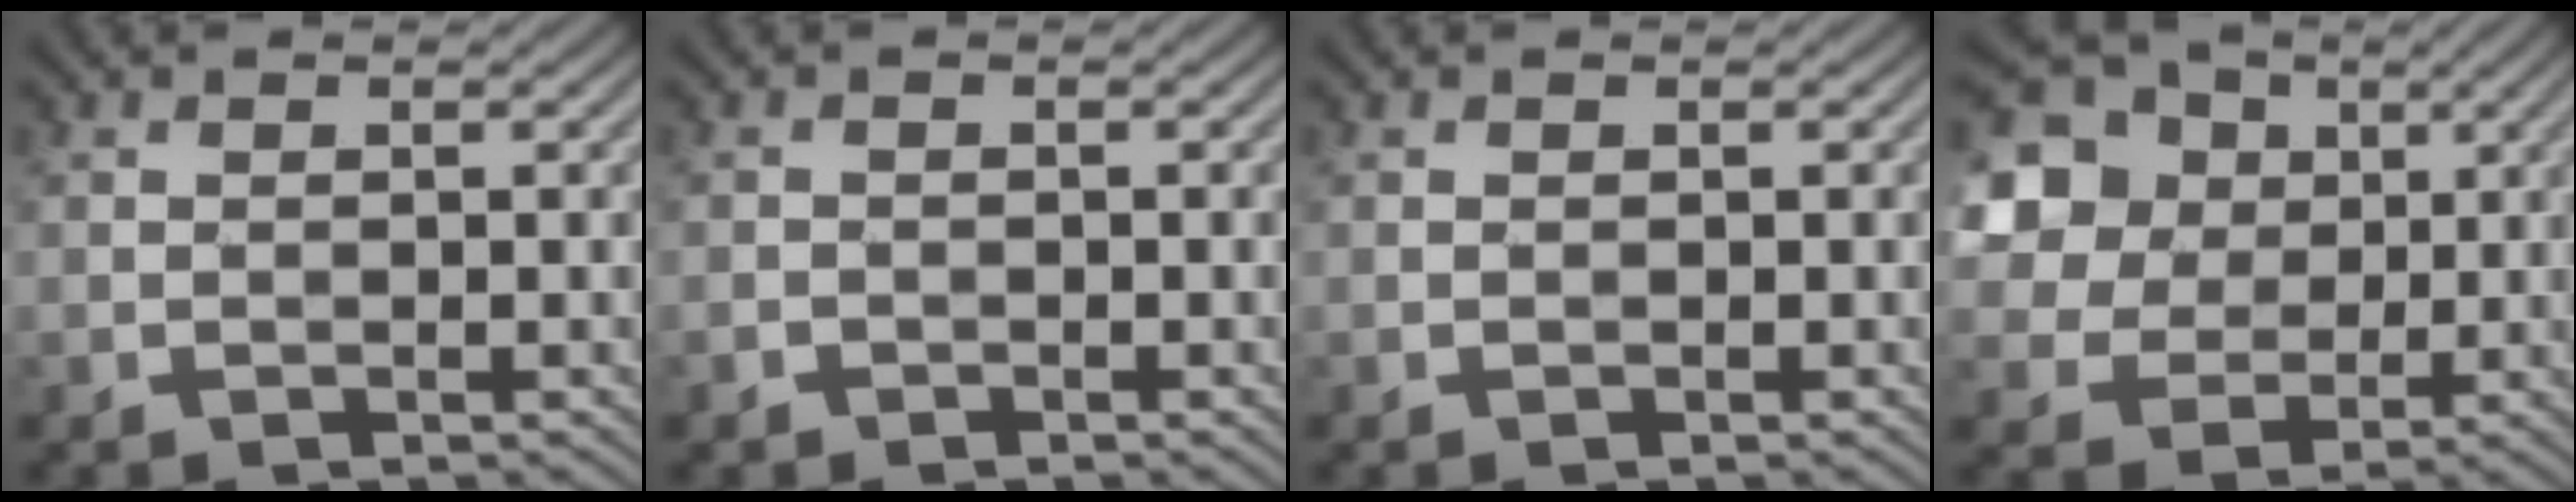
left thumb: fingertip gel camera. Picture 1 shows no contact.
{"total": 0.9, "force": [-0.7, 0.6, 0.1], "torque": [-0.003, 0.000, -0.014]}
{"total": 0.0}
{"total": 18.6, "force": [7.5, 15.2, 7.5], "torque": [-0.246, 0.025, 0.153]}